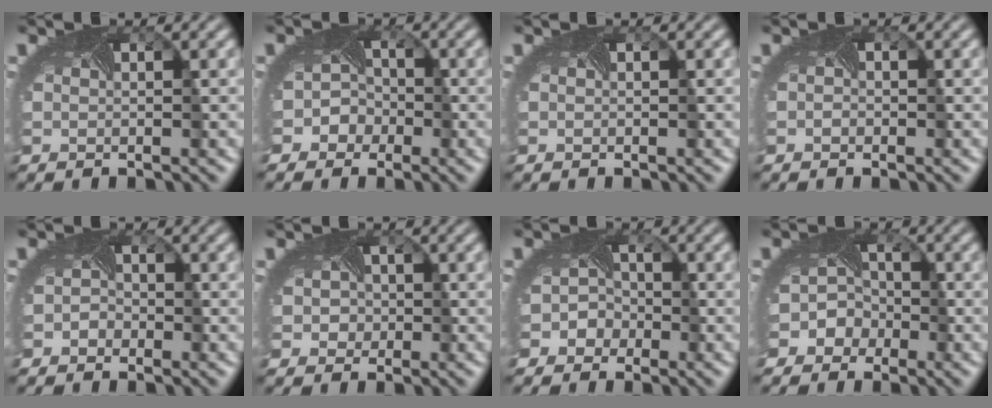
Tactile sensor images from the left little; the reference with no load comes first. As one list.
[{"total": 4.0, "force": [-1.9, 3.5, 0.8], "torque": [0.011, 0.009, -0.044]}, {"total": 0.0}, {"total": 0.5, "force": [-0.1, 0.4, 0.2], "torque": [0.001, -0.001, -0.005]}, {"total": 1.3, "force": [-0.9, 0.9, 0.1], "torque": [0.008, -0.001, -0.017]}, {"total": 3.5, "force": [-0.2, 3.1, 1.5], "torque": [-0.004, 0.012, -0.021]}, {"total": 3.3, "force": [-1.7, 2.8, 0.5], "torque": [0.018, 0.010, -0.033]}, {"total": 5.4, "force": [-2.6, 4.7, 1.0], "torque": [0.001, 0.004, -0.064]}]